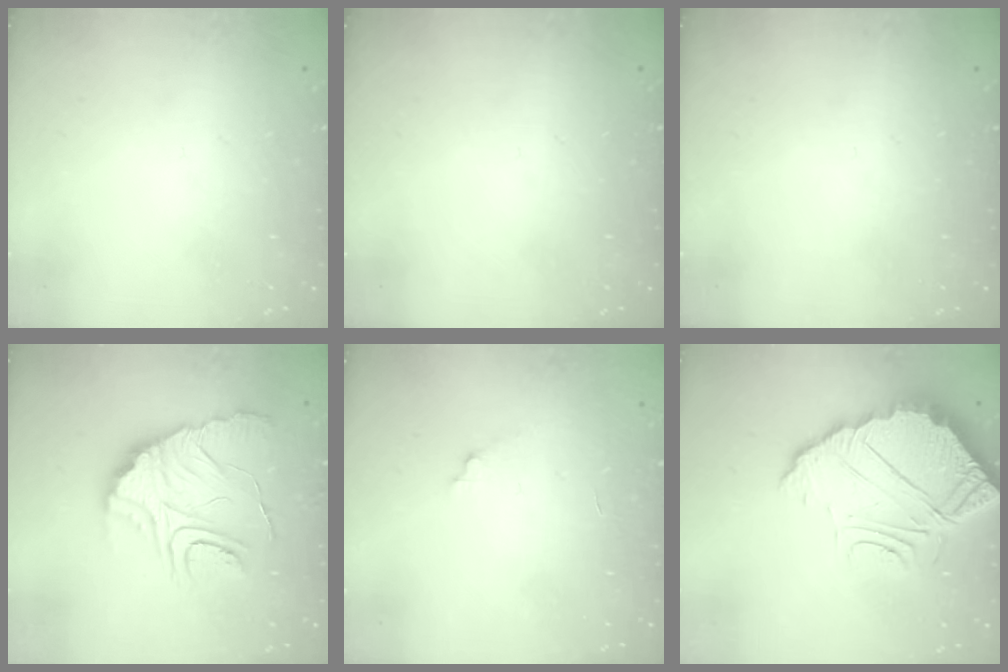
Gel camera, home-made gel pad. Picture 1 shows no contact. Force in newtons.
{"total": 0.0}
{"total": 0.0}
{"total": 11.9, "press": 11.9, "slide": 1.1}
{"total": 4.7, "press": 4.7, "slide": 0.3}
{"total": 9.9, "press": 9.9, "slide": 0.6}